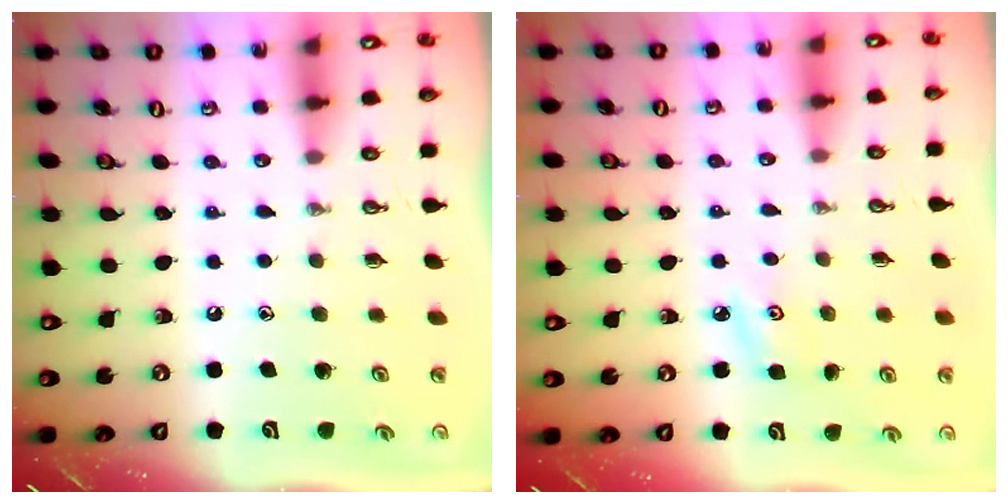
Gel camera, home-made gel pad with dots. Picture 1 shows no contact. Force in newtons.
{"total": 4.0, "press": 3.9, "slide": 0.3}